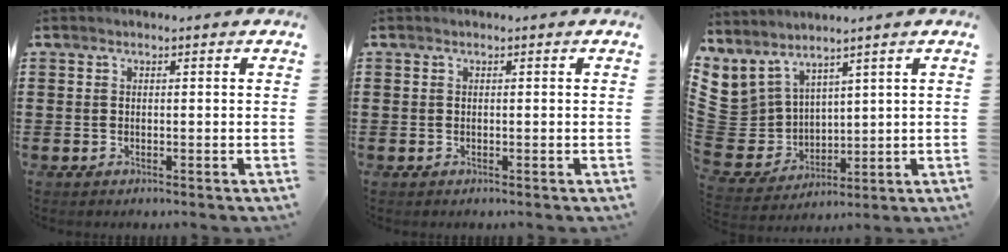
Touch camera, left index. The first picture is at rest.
{"total": 0.0}
{"total": 5.6, "force": [3.8, 4.1, 0.2], "torque": [-0.059, -0.043, 0.072]}